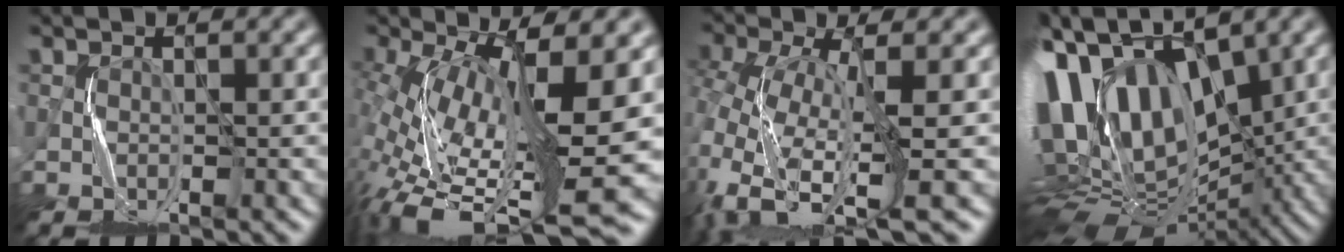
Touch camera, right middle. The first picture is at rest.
{"total": 13.3, "force": [-2.2, 4.3, 12.4], "torque": [-0.242, -0.021, -0.026]}
{"total": 7.9, "force": [-2.9, 3.2, 6.6], "torque": [-0.146, -0.016, -0.054]}
{"total": 16.3, "force": [2.0, 10.7, 12.1], "torque": [-0.236, 0.011, 0.048]}